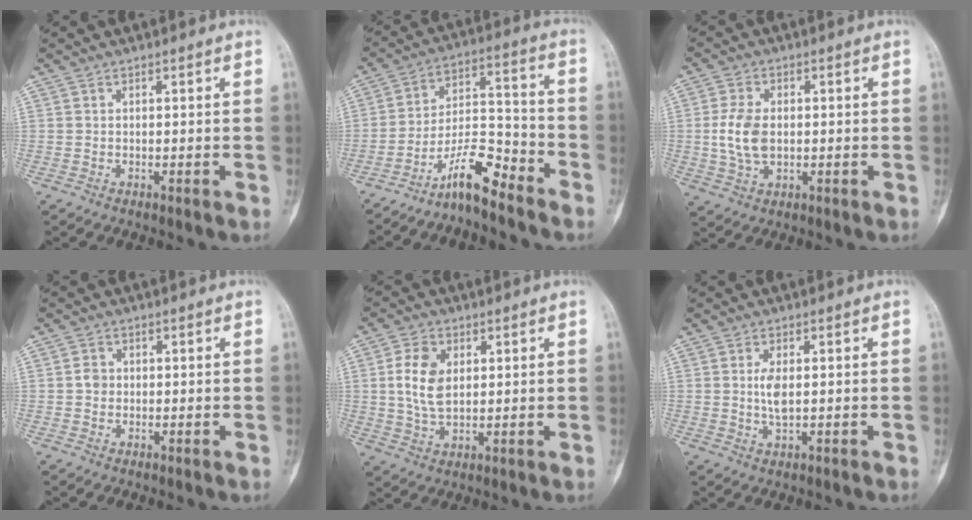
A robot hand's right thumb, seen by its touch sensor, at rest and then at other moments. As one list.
[{"total": 10.1, "force": [-8.0, 2.4, 5.7], "torque": [-0.102, 0.083, -0.149]}, {"total": 7.6, "force": [0.0, 4.8, 5.9], "torque": [-0.122, 0.001, 0.004]}, {"total": 2.1, "force": [0.0, 1.9, 0.9], "torque": [-0.009, 0.005, -0.004]}, {"total": 8.0, "force": [1.5, 5.1, 6.0], "torque": [-0.110, -0.003, 0.031]}, {"total": 3.7, "force": [0.0, 1.4, 3.5], "torque": [-0.072, -0.006, -0.001]}]